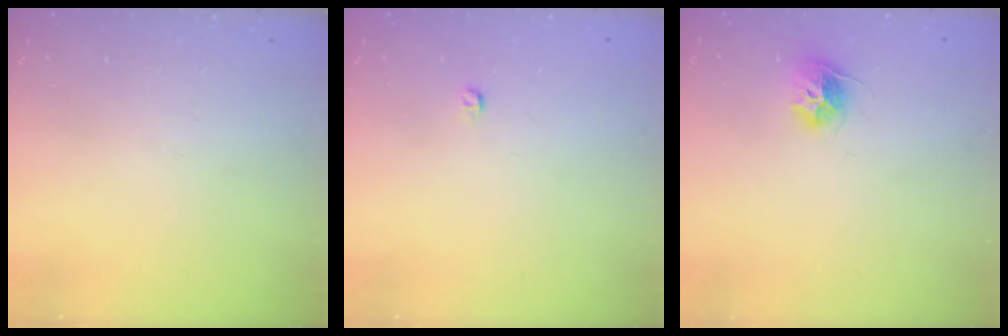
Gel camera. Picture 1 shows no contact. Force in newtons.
{"total": 3.1, "press": 3.1, "slide": 0.5}
{"total": 9.6, "press": 9.6, "slide": 0.6}